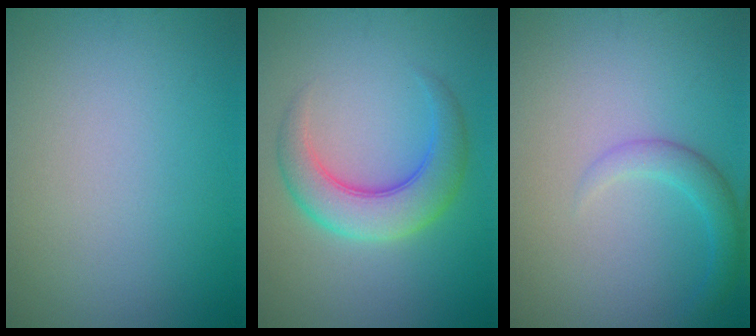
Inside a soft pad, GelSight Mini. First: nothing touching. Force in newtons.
{"total": 5.2, "press": 5.2, "slide": 0.1}
{"total": 2.2, "press": 2.2, "slide": 0.1}